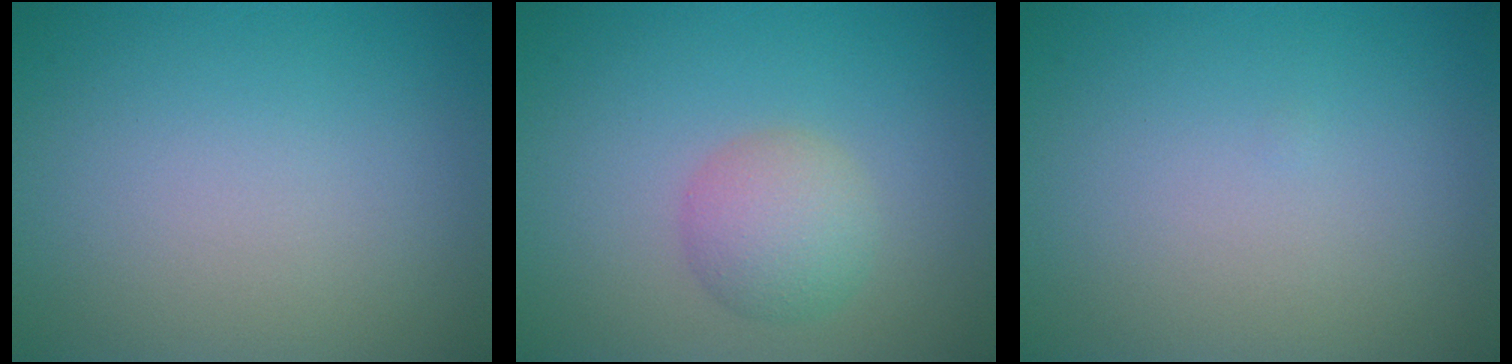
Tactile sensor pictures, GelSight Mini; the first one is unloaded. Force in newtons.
{"total": 3.1, "press": 3.1, "slide": 0.0}
{"total": 0.0}